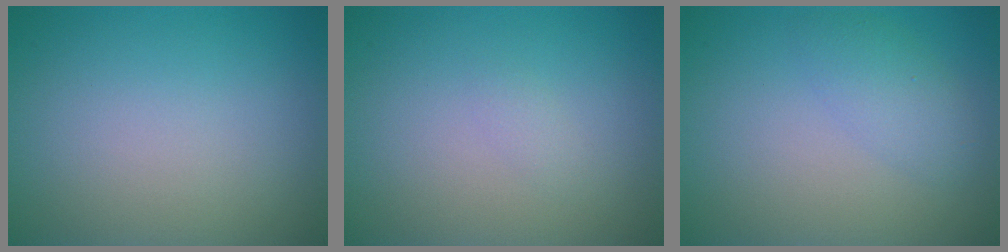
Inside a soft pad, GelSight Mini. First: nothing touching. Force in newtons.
{"total": 0.6, "press": 0.6, "slide": 0.1}
{"total": 2.1, "press": 2.1, "slide": 0.1}